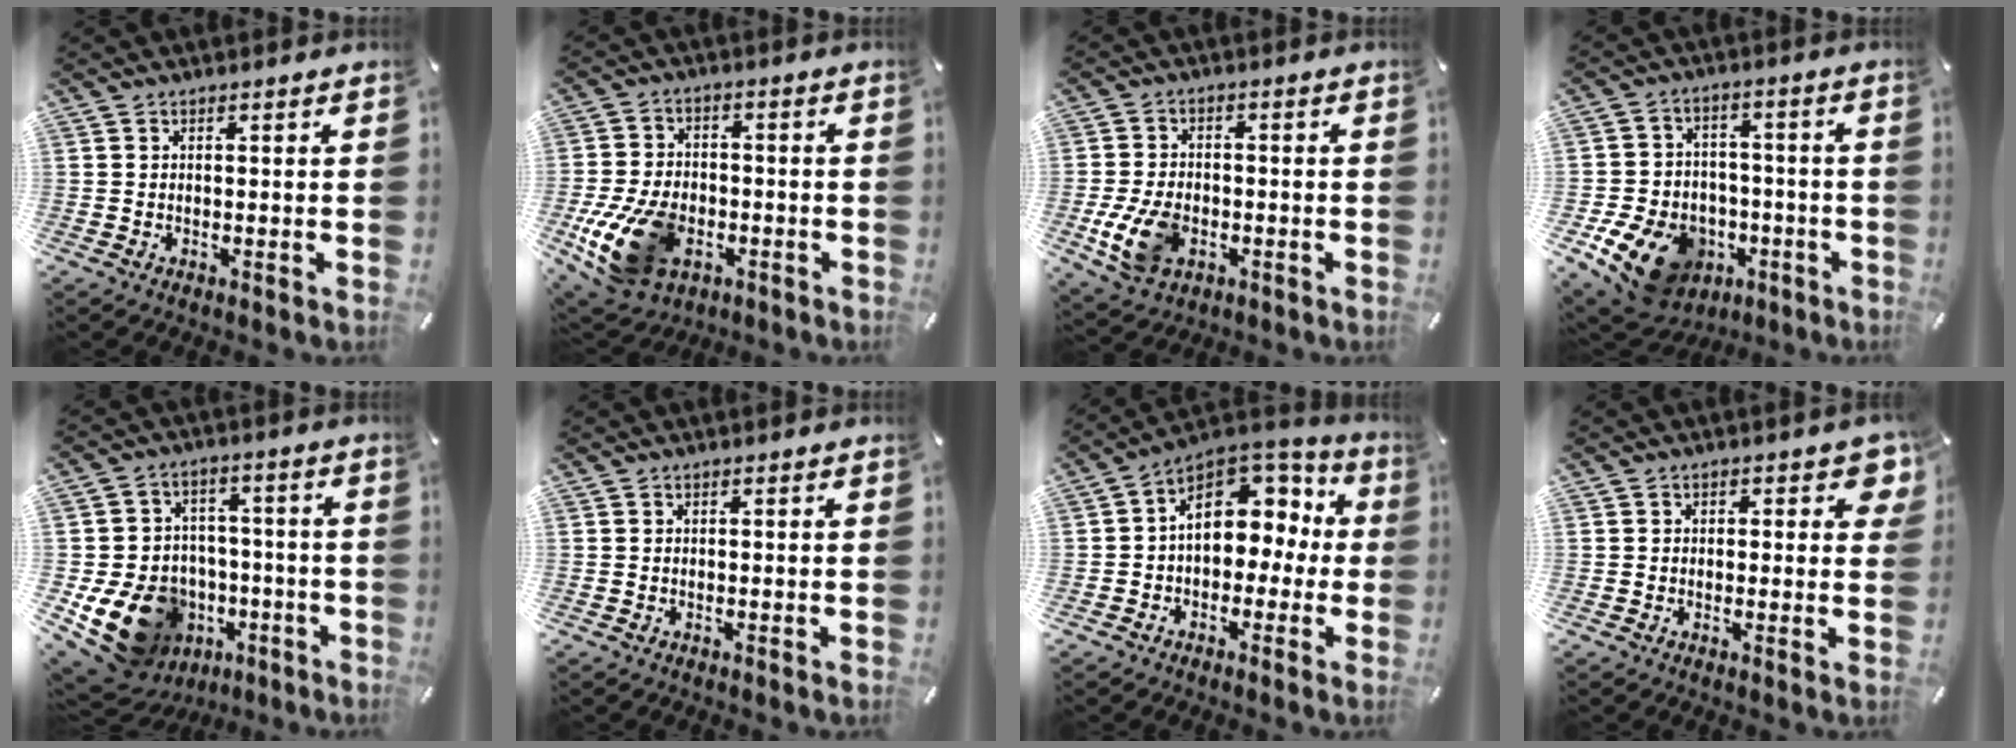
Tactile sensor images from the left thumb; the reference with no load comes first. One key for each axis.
{"total": 17.2, "fx": -5.7, "fy": 11.7, "fz": 11.2, "tx": -0.214, "ty": 0.027, "tz": -0.090}
{"total": 10.6, "fx": -3.2, "fy": 7.1, "fz": 7.1, "tx": -0.145, "ty": 0.004, "tz": -0.053}
{"total": 14.6, "fx": -6.8, "fy": 10.9, "fz": 7.0, "tx": -0.112, "ty": 0.041, "tz": -0.109}
{"total": 17.3, "fx": -5.9, "fy": 14.1, "fz": 8.2, "tx": -0.152, "ty": 0.023, "tz": -0.076}
{"total": 0.0}
{"total": 12.1, "fx": 3.1, "fy": 9.1, "fz": 7.4, "tx": -0.095, "ty": -0.021, "tz": 0.058}
{"total": 4.1, "fx": 1.5, "fy": 2.3, "fz": 3.0, "tx": -0.022, "ty": -0.003, "tz": 0.018}